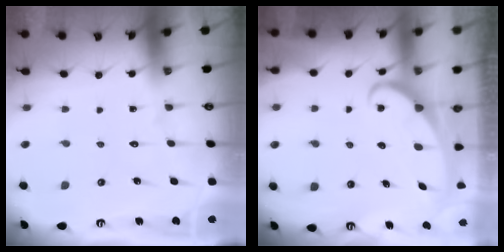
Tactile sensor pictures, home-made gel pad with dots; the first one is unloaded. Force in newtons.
{"total": 2.3, "press": 2.3, "slide": 0.3}